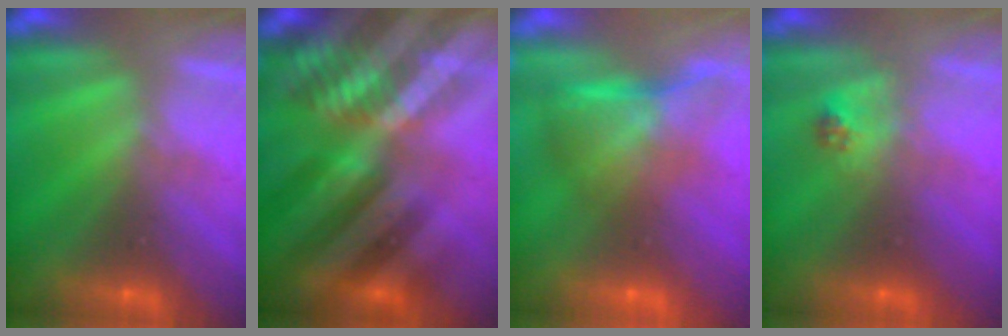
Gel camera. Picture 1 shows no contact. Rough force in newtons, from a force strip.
{"total": 7.0}
{"total": 11.6}
{"total": 2.3}